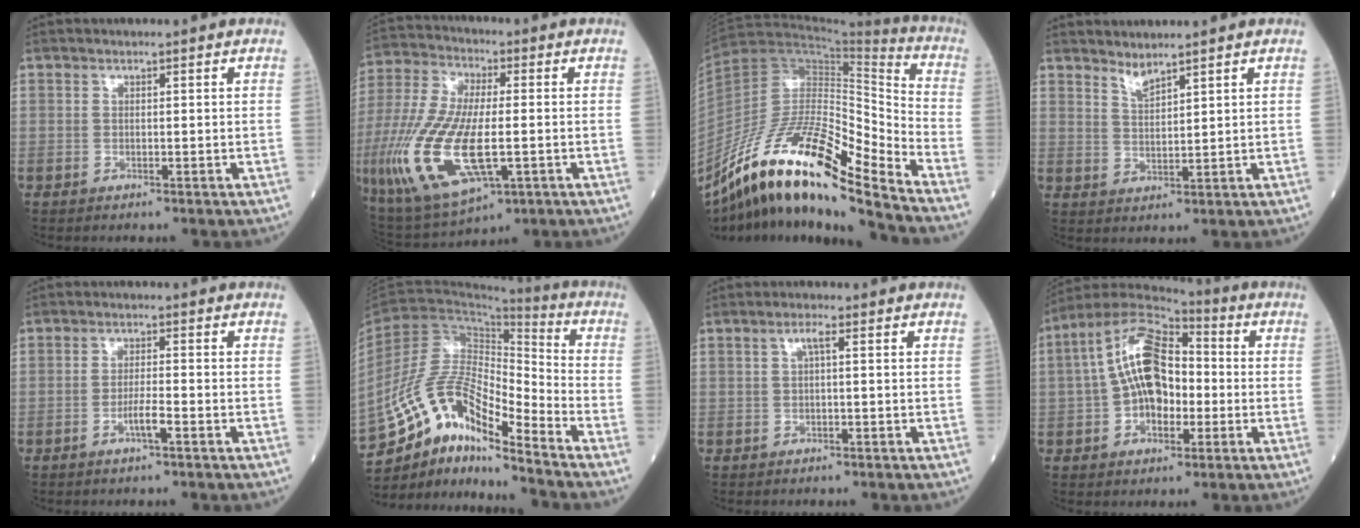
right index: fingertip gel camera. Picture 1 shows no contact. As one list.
[{"total": 19.0, "force": [-4.3, 6.8, 17.2], "torque": [-0.382, -0.021, -0.066]}, {"total": 20.5, "force": [-14.8, 1.8, 14.2], "torque": [-0.272, -0.005, -0.269]}, {"total": 2.6, "force": [2.4, -0.1, 0.9], "torque": [-0.019, -0.011, 0.051]}, {"total": 2.6, "force": [-1.4, 0.0, 2.3], "torque": [-0.040, 0.000, -0.027]}, {"total": 16.4, "force": [-12.3, 3.3, 10.4], "torque": [-0.208, 0.019, -0.225]}, {"total": 1.7, "force": [0.4, 0.2, 1.6], "torque": [-0.031, 0.005, 0.005]}, {"total": 12.6, "force": [-0.1, 6.6, 10.7], "torque": [-0.212, 0.038, -0.005]}]